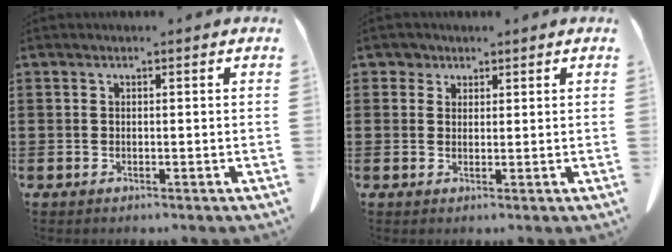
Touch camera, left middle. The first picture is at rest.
{"total": 2.0, "force": [1.3, 1.5, 0.3], "torque": [-0.015, 0.008, 0.024]}